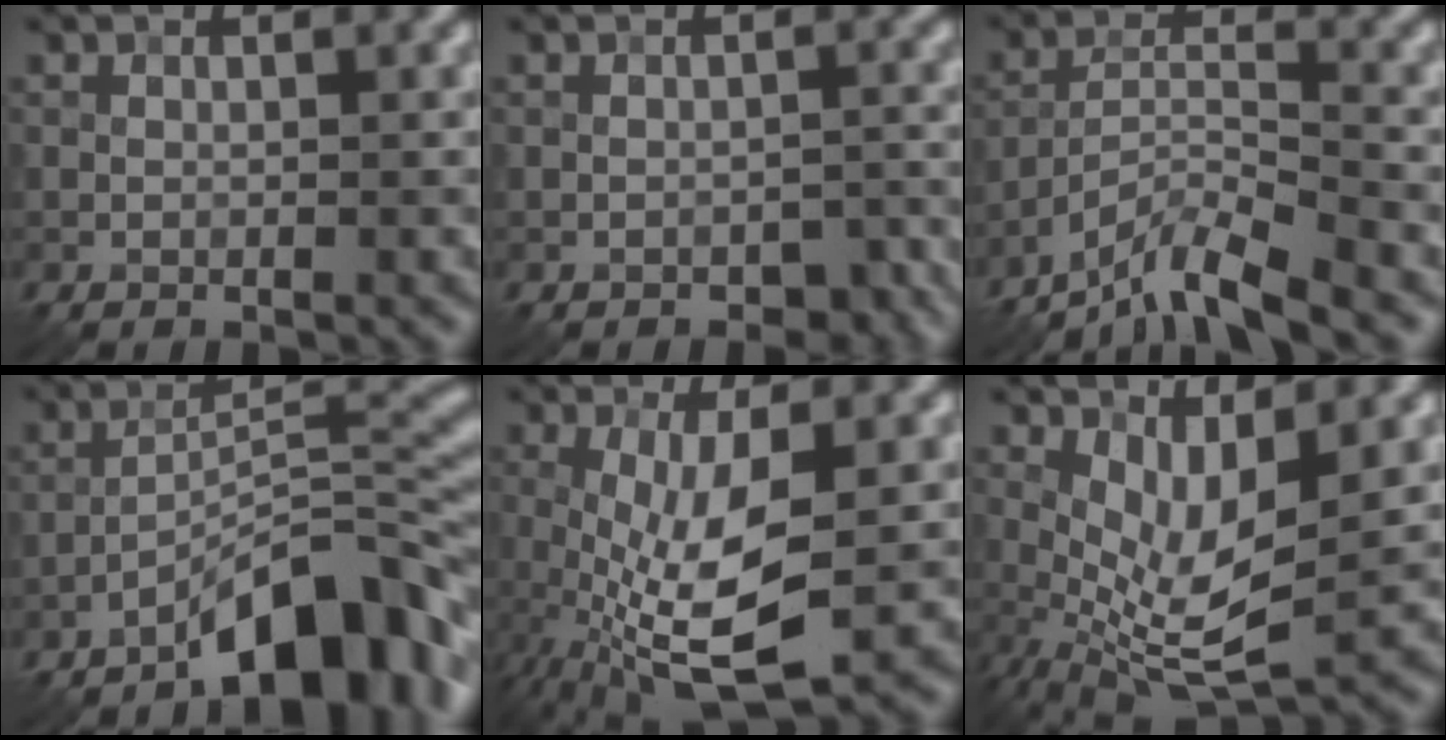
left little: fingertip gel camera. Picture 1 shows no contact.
{"total": 2.4, "force": [-1.6, 1.3, 1.2], "torque": [-0.013, 0.002, -0.018]}
{"total": 5.6, "force": [-4.8, 0.7, 2.9], "torque": [-0.048, 0.003, -0.094]}
{"total": 8.7, "force": [-5.8, 2.1, 6.3], "torque": [-0.092, 0.020, -0.095]}
{"total": 8.7, "force": [-1.9, 2.8, 8.0], "torque": [-0.175, -0.010, -0.036]}
{"total": 6.3, "force": [0.8, 2.4, 5.8], "torque": [-0.122, -0.014, 0.017]}